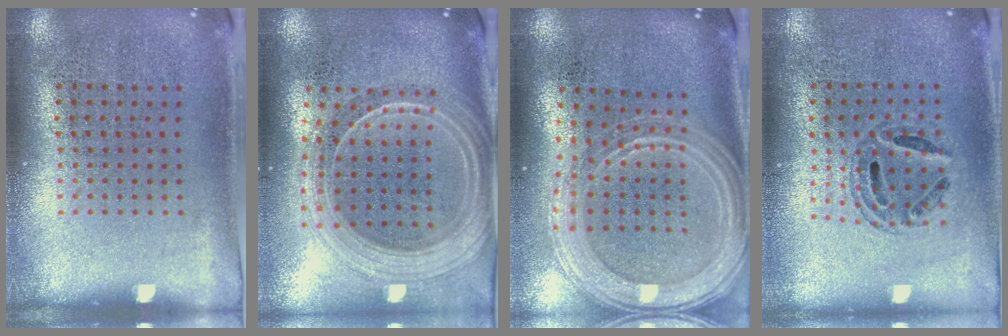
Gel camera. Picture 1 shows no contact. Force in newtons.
{"total": 2.5, "press": 2.1, "slide": 1.3}
{"total": 2.3, "press": 2.1, "slide": 1.0}
{"total": 0.8, "press": 0.7, "slide": 0.2}